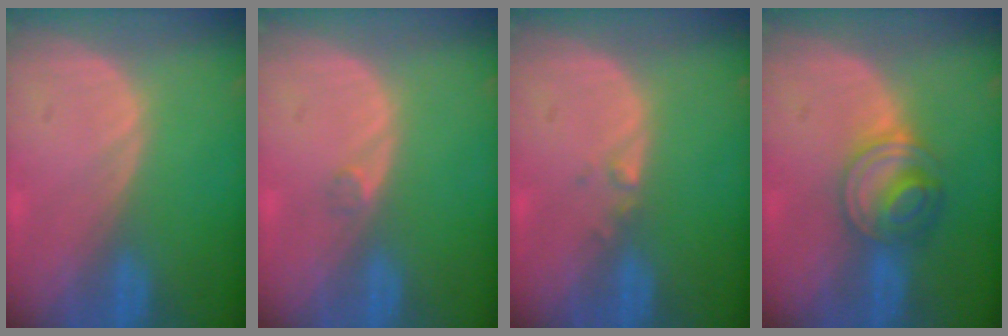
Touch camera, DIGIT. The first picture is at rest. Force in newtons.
{"total": 0.9, "press": 0.8, "slide": 0.5}
{"total": 1.0, "press": 0.9, "slide": 0.5}
{"total": 5.7, "press": 5.7, "slide": 0.4}